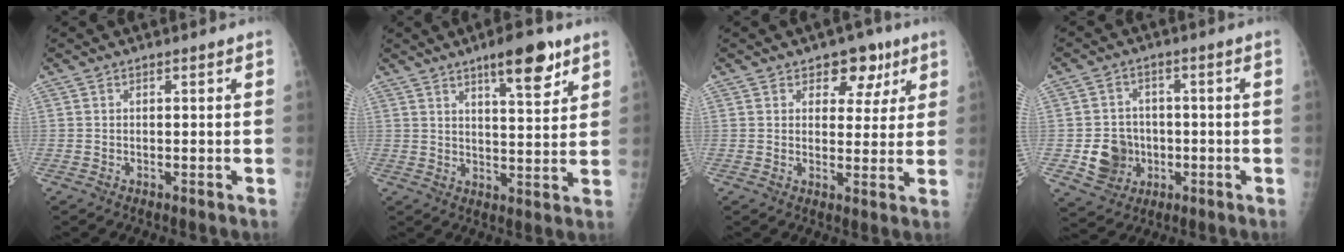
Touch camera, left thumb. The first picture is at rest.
{"total": 9.3, "force": [5.8, 2.5, 6.9], "torque": [-0.080, -0.033, 0.086]}
{"total": 7.0, "force": [3.8, 4.8, 3.5], "torque": [-0.005, -0.013, 0.047]}
{"total": 8.3, "force": [-1.8, 7.5, 3.1], "torque": [-0.022, 0.008, -0.025]}